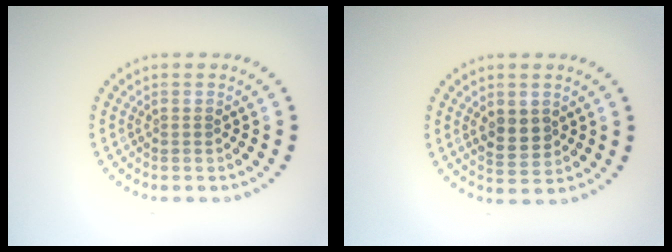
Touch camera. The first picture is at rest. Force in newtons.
{"total": 2.6, "press": 2.6, "slide": 0.5}